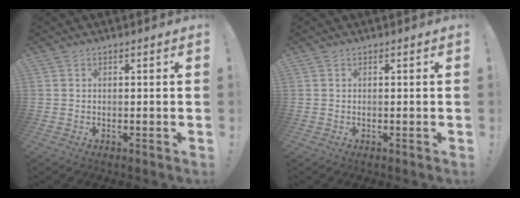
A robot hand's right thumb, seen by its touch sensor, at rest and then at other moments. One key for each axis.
{"total": 0.0}